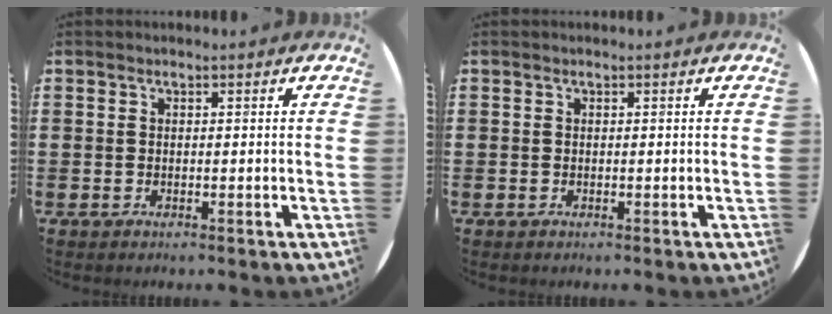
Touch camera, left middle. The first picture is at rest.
{"total": 0.0}